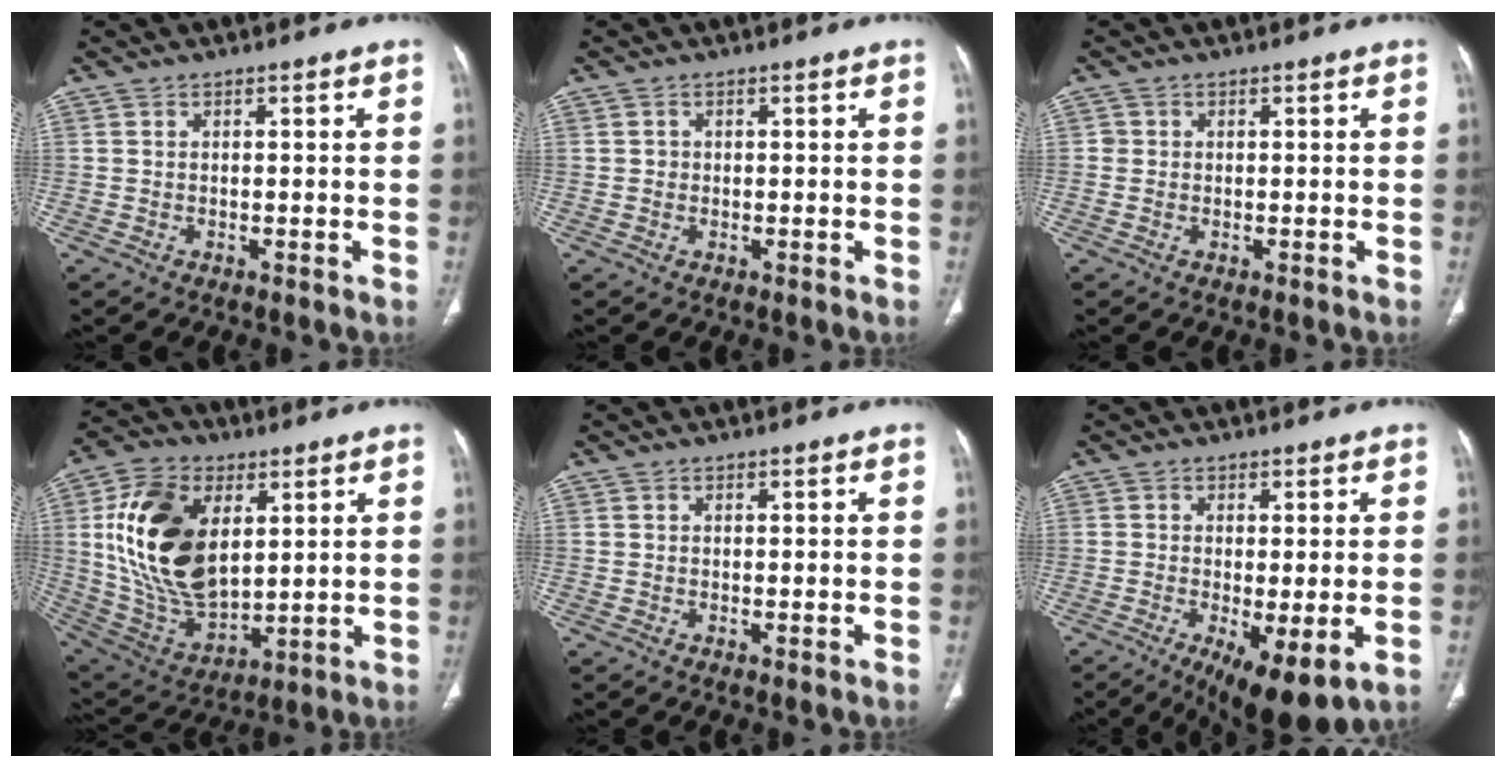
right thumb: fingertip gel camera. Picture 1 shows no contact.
{"total": 0.7, "force": [0.0, 0.7, 0.1], "torque": [0.002, 0.004, 0.000]}
{"total": 0.8, "force": [0.0, 0.8, 0.1], "torque": [0.003, 0.004, -0.001]}
{"total": 22.0, "force": [5.1, 13.2, 16.8], "torque": [-0.302, -0.022, 0.104]}
{"total": 0.0}
{"total": 11.1, "force": [-4.3, 3.6, 9.6], "torque": [-0.154, -0.019, -0.060]}